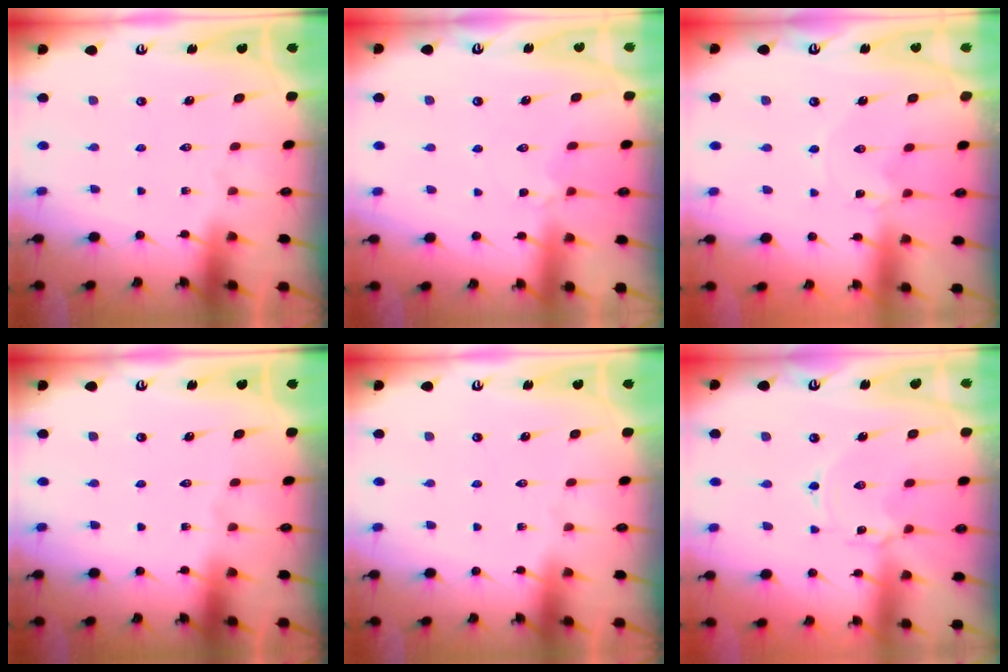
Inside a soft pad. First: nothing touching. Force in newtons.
{"total": 2.1, "press": 2.0, "slide": 0.6}
{"total": 1.1, "press": 1.0, "slide": 0.2}
{"total": 0.0}
{"total": 0.0}
{"total": 1.9, "press": 1.9, "slide": 0.2}